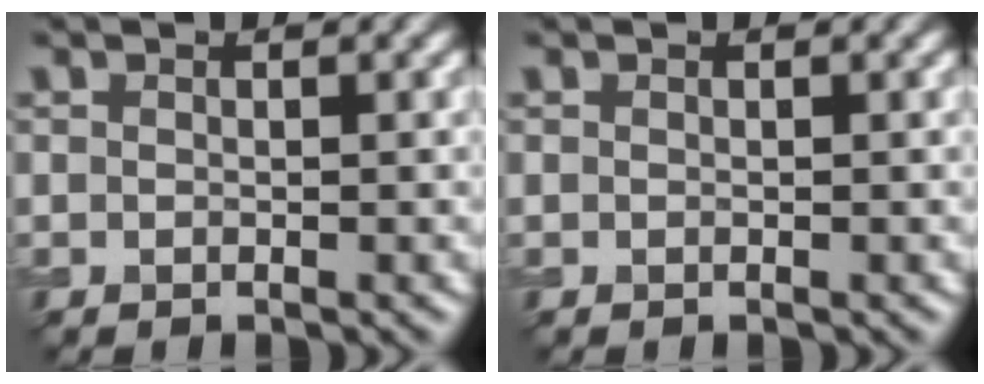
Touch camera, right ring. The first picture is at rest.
{"total": 0.0}